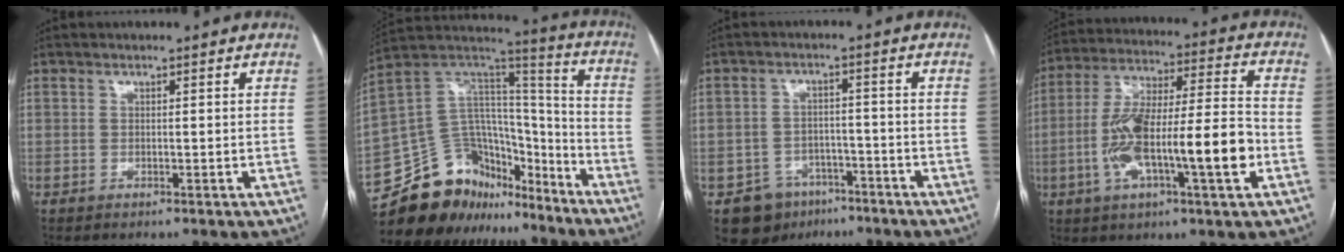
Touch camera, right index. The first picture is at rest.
{"total": 19.6, "force": [-16.6, 9.2, 5.1], "torque": [-0.091, 0.083, -0.272]}
{"total": 7.1, "force": [-4.5, 5.3, 1.3], "torque": [-0.017, 0.010, -0.063]}
{"total": 18.2, "force": [-4.4, 2.8, 17.4], "torque": [-0.320, 0.013, -0.073]}